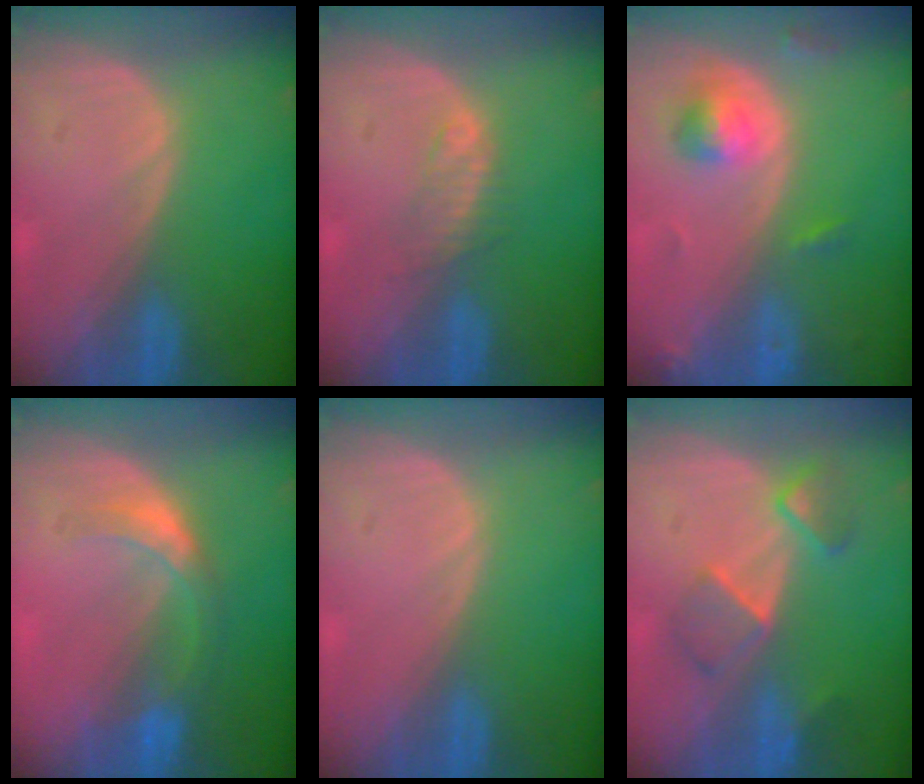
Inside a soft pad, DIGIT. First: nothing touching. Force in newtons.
{"total": 2.3, "press": 2.3, "slide": 0.2}
{"total": 4.4, "press": 4.4, "slide": 0.6}
{"total": 5.6, "press": 4.9, "slide": 2.7}
{"total": 0.0}
{"total": 5.5, "press": 5.4, "slide": 1.2}